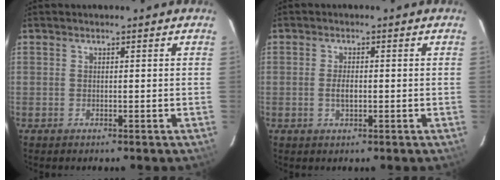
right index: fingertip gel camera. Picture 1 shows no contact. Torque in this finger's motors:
{"motor_torque": [0.45, -0.38, 0.36, 0.06]}